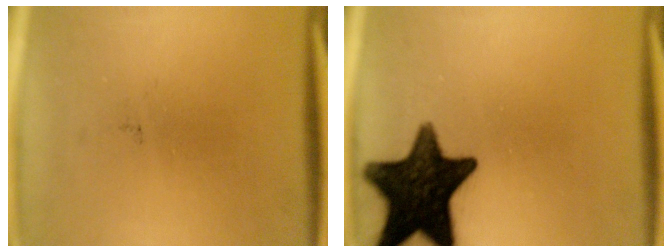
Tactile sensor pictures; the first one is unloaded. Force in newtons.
{"total": 16.8}